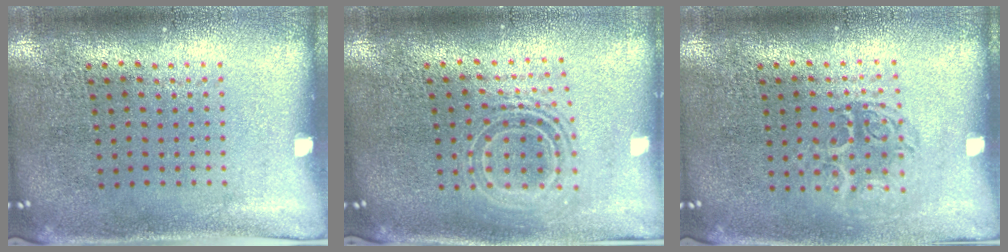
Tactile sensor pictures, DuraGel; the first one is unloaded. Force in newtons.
{"total": 1.8, "press": 1.4, "slide": 1.2}
{"total": 1.2, "press": 1.1, "slide": 0.4}